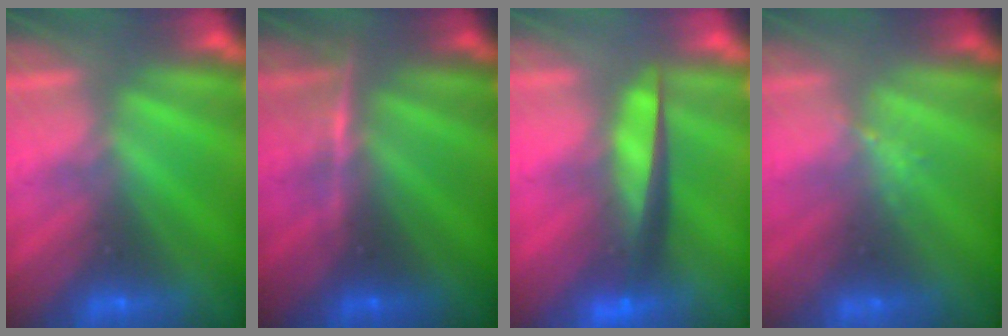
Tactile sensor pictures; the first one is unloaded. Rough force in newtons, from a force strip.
{"total": 2.9}
{"total": 5.6}
{"total": 1.3}